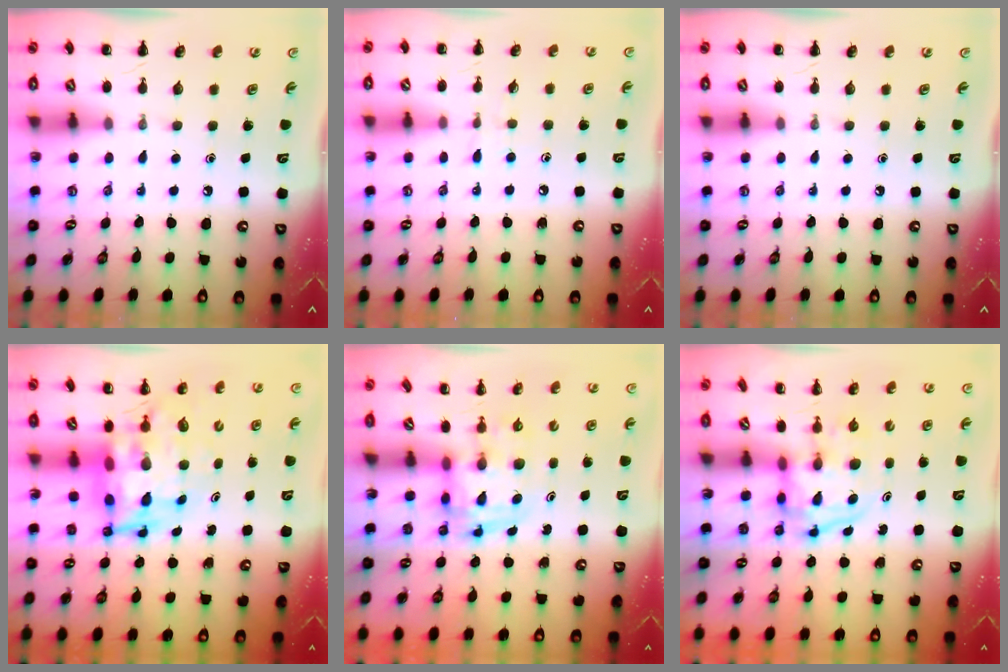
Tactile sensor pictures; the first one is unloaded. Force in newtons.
{"total": 3.6, "press": 3.2, "slide": 1.5}
{"total": 0.0}
{"total": 6.3, "press": 6.0, "slide": 2.1}
{"total": 3.6, "press": 3.5, "slide": 0.7}
{"total": 3.8, "press": 3.7, "slide": 0.6}